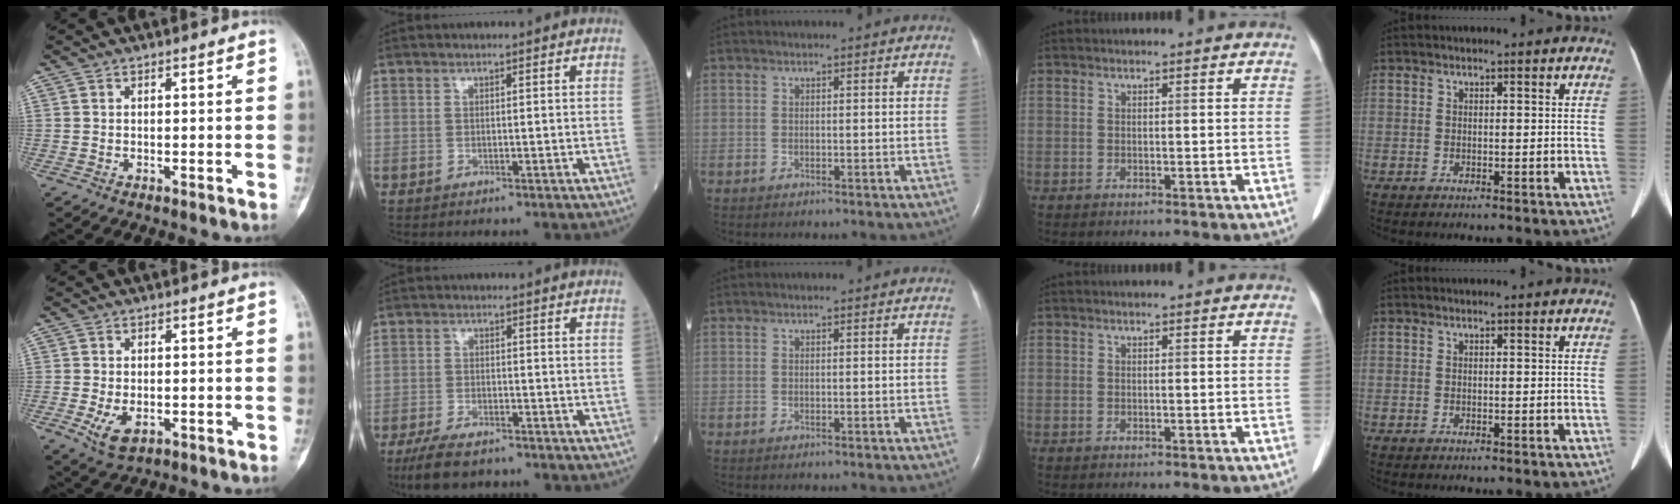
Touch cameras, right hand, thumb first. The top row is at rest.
{"thumb": {"total": 5.1, "force": [-1.5, 3.0, 3.9], "torque": [-0.070, -0.004, -0.018]}, "index": {"total": 6.7, "force": [-5.3, 2.0, 3.6], "torque": [-0.068, -0.012, -0.092]}}